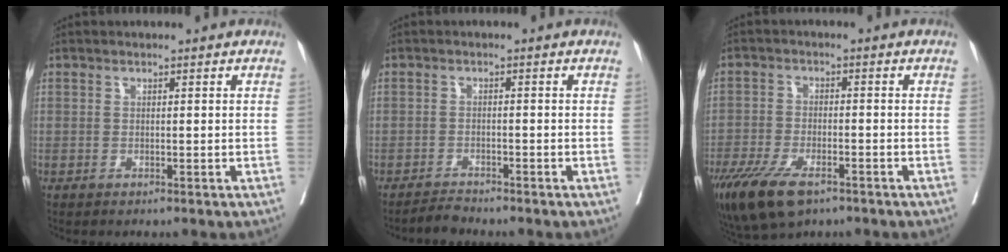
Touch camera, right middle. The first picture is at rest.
{"total": 1.8, "force": [-1.8, -0.2, -0.1], "torque": [0.003, -0.009, -0.031]}
{"total": 10.9, "force": [-7.1, 4.2, 7.2], "torque": [-0.137, -0.019, -0.121]}